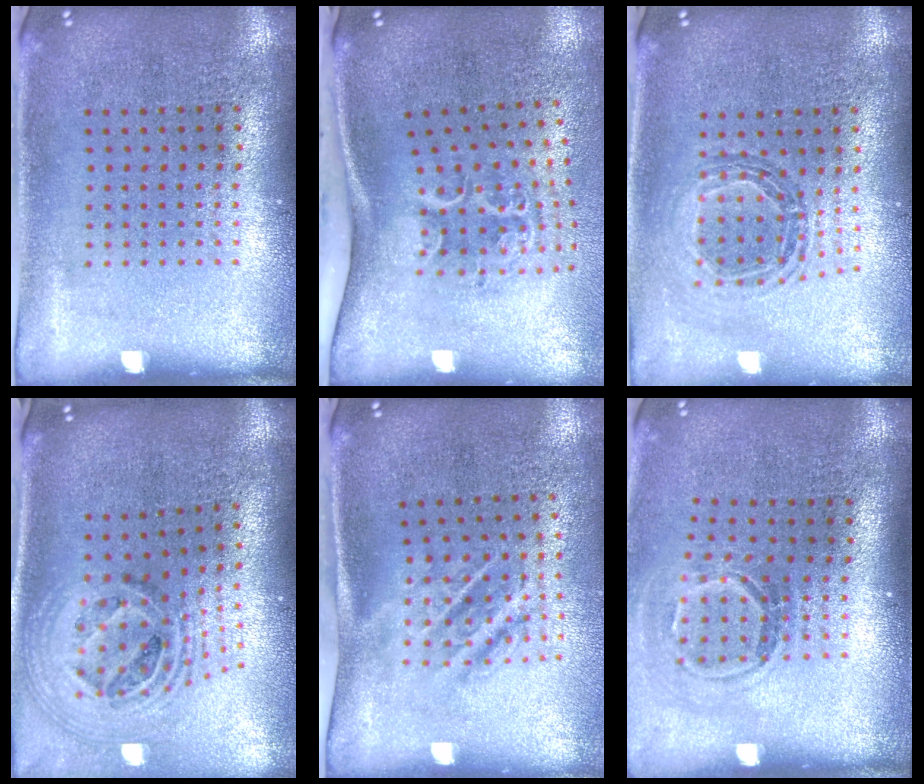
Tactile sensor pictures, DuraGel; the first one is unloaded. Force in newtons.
{"total": 2.2, "press": 1.3, "slide": 1.8}
{"total": 0.8, "press": 0.8, "slide": 0.1}
{"total": 2.0, "press": 1.6, "slide": 1.3}
{"total": 1.7, "press": 1.2, "slide": 1.2}
{"total": 1.7, "press": 1.2, "slide": 1.1}